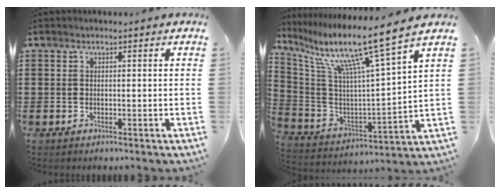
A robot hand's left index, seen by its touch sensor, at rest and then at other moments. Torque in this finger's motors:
{"motor_torque": [2.14, 0.00, 0.42, 0.21]}